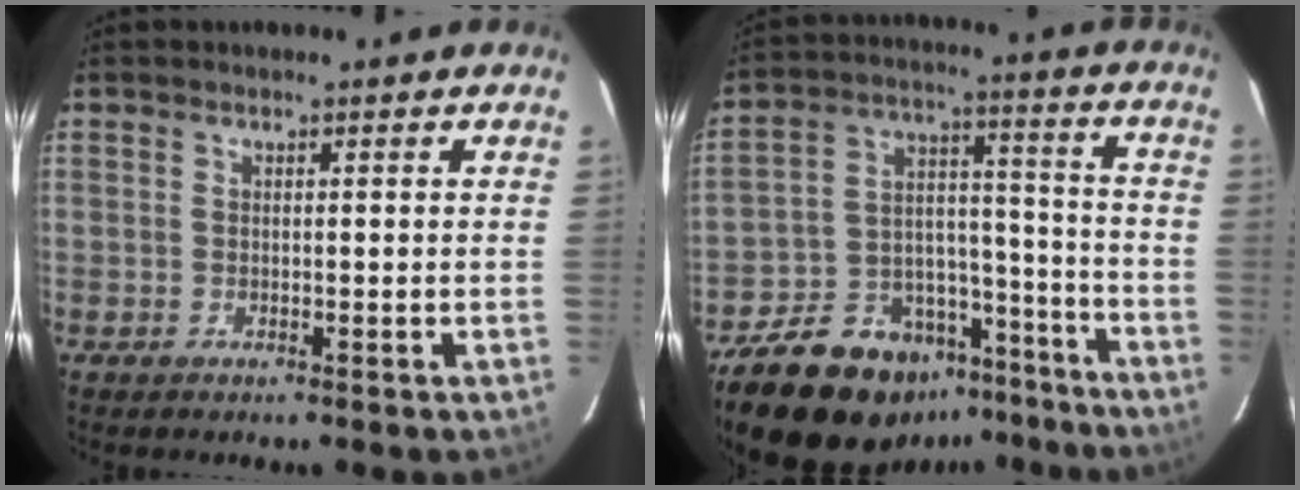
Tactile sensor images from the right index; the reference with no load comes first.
{"total": 21.9, "force": [-16.4, 11.1, 9.3], "torque": [-0.189, 0.048, -0.233]}